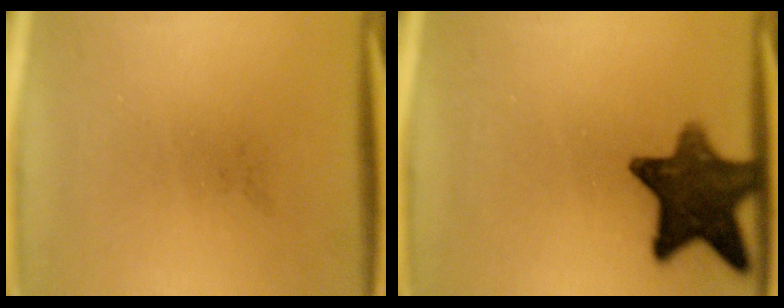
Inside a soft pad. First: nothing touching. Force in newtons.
{"total": 11.7}